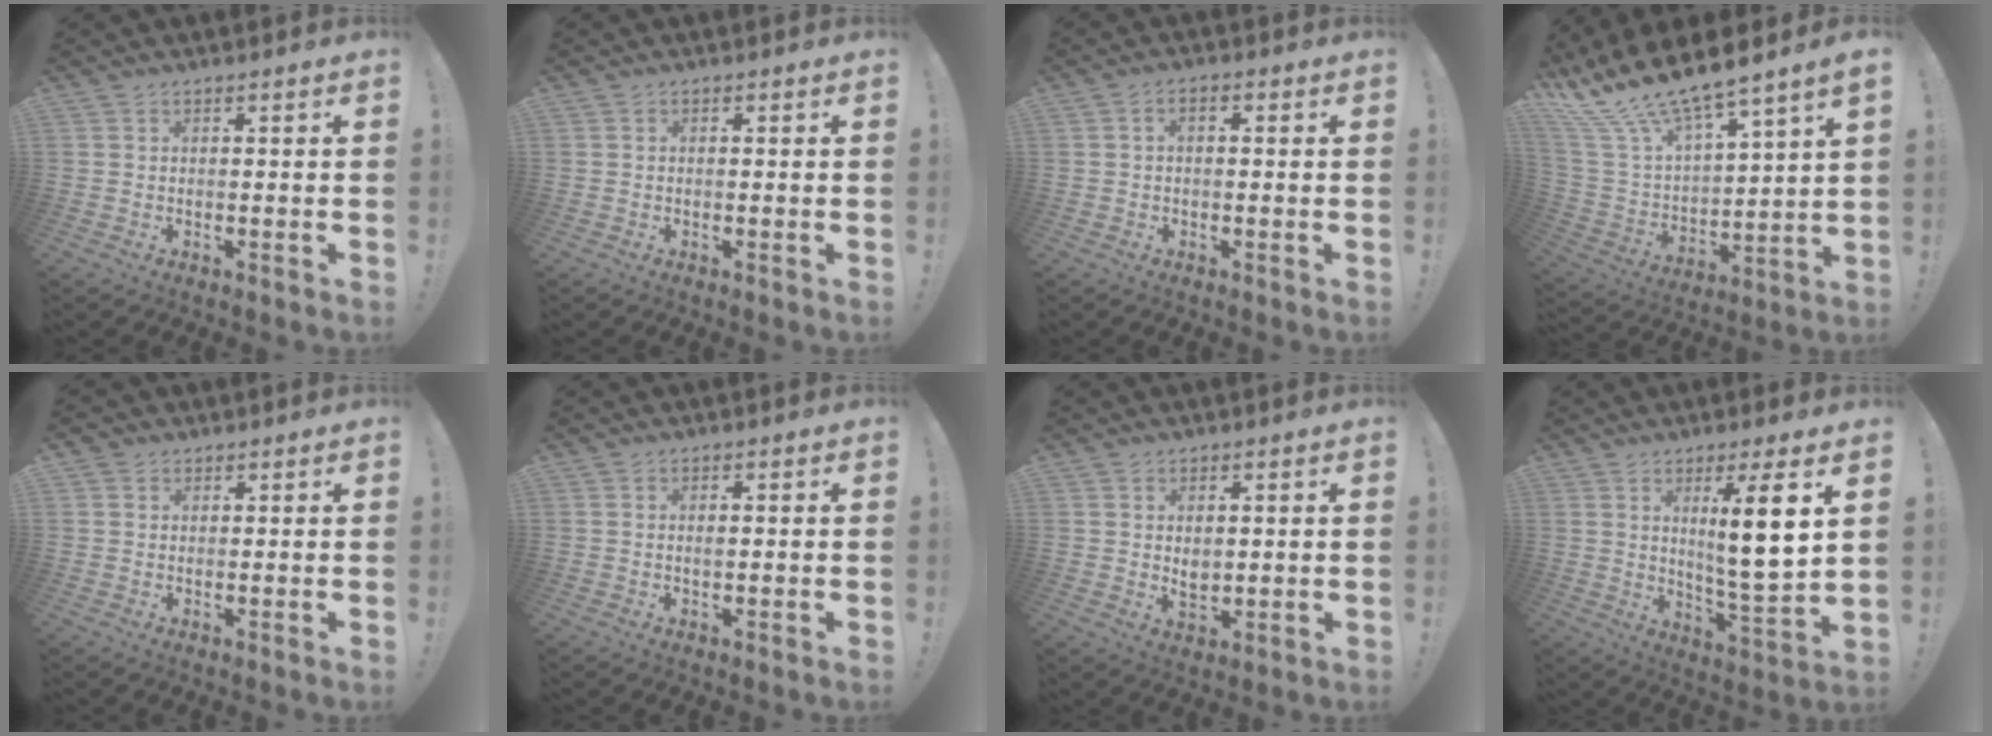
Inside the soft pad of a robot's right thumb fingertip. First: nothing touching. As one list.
[{"total": 0.0}, {"total": 2.1, "force": [-0.7, 1.0, 1.7], "torque": [-0.037, 0.012, -0.011]}, {"total": 13.9, "force": [11.9, 2.3, 6.8], "torque": [-0.148, -0.094, 0.207]}, {"total": 1.6, "force": [1.0, 1.2, 0.3], "torque": [0.000, -0.003, 0.018]}, {"total": 0.7, "force": [0.0, 0.5, 0.5], "torque": [-0.004, 0.000, -0.001]}, {"total": 3.3, "force": [1.3, 2.3, 1.9], "torque": [-0.020, -0.007, 0.020]}, {"total": 12.8, "force": [4.8, 1.2, 11.8], "torque": [-0.172, -0.031, 0.064]}]